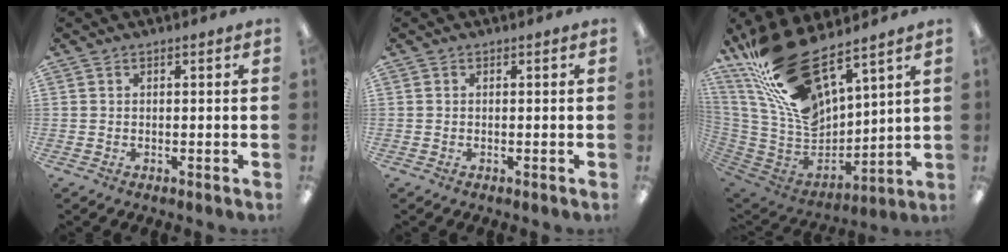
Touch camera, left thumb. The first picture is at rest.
{"total": 0.0}
{"total": 22.8, "force": [16.5, 8.3, 13.3], "torque": [-0.282, -0.103, 0.294]}